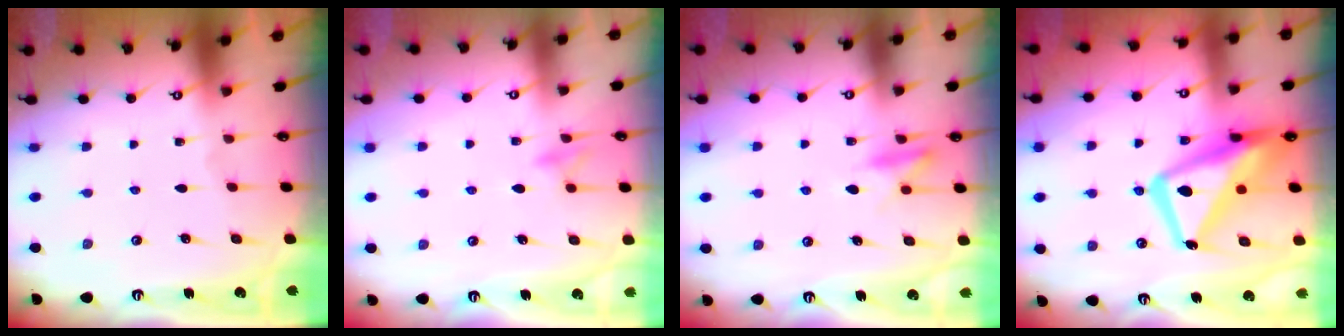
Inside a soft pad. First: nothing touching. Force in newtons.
{"total": 10.2, "press": 10.2, "slide": 1.1}
{"total": 10.0, "press": 9.9, "slide": 1.3}
{"total": 16.8, "press": 16.7, "slide": 1.9}